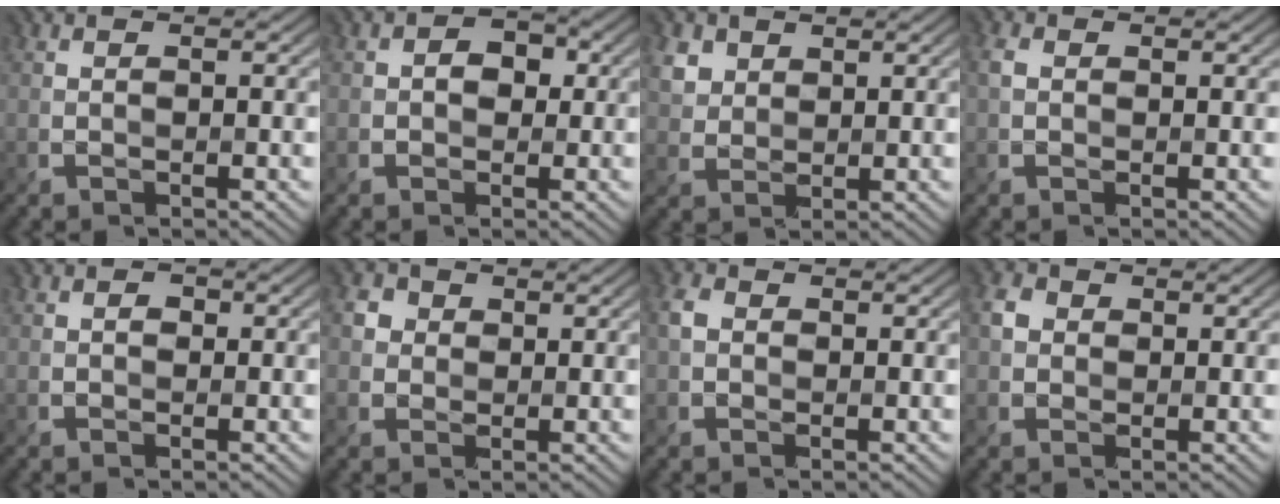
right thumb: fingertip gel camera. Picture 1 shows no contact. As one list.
[{"total": 2.7, "force": [-0.2, 2.3, 1.4], "torque": [-0.022, 0.001, -0.008]}, {"total": 3.4, "force": [2.0, 2.5, 1.2], "torque": [-0.042, 0.001, 0.047]}, {"total": 1.7, "force": [0.2, 1.3, 1.1], "torque": [-0.031, -0.001, 0.003]}, {"total": 1.0, "force": [-0.1, 0.9, 0.3], "torque": [-0.004, -0.001, -0.002]}, {"total": 2.6, "force": [0.6, 2.4, 0.6], "torque": [-0.022, -0.001, 0.010]}, {"total": 2.3, "force": [0.1, 2.0, 1.2], "torque": [-0.034, 0.001, -0.001]}, {"total": 2.3, "force": [0.4, 2.1, 0.8], "torque": [-0.024, 0.001, 0.005]}]